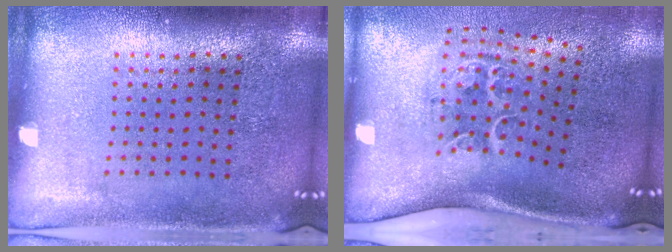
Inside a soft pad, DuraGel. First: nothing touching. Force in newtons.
{"total": 2.3, "press": 1.3, "slide": 1.9}